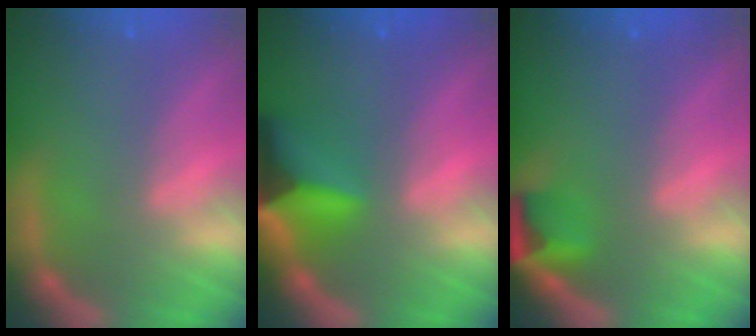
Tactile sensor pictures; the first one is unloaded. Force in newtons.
{"total": 7.9}
{"total": 2.9}